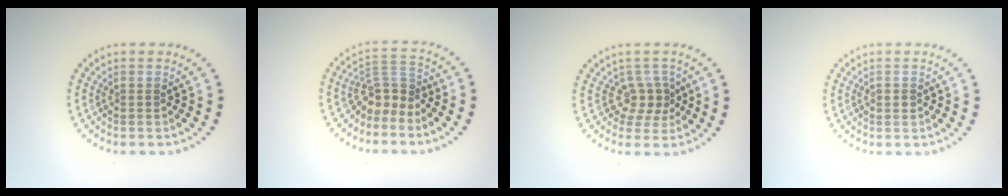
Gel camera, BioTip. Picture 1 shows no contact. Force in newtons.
{"total": 3.0, "press": 2.3, "slide": 2.0}
{"total": 2.4, "press": 1.8, "slide": 1.7}
{"total": 1.0, "press": 1.0, "slide": 0.2}